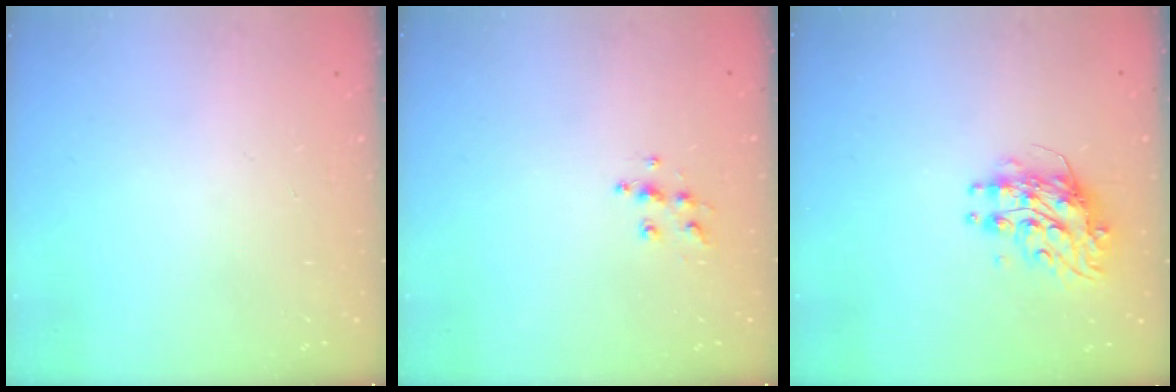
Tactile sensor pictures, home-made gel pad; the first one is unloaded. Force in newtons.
{"total": 6.6, "press": 6.5, "slide": 0.3}
{"total": 8.9, "press": 8.9, "slide": 0.5}